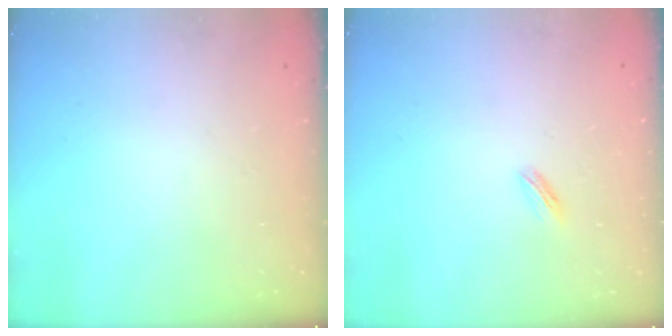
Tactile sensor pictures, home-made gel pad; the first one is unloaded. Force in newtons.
{"total": 1.3, "press": 1.2, "slide": 0.3}